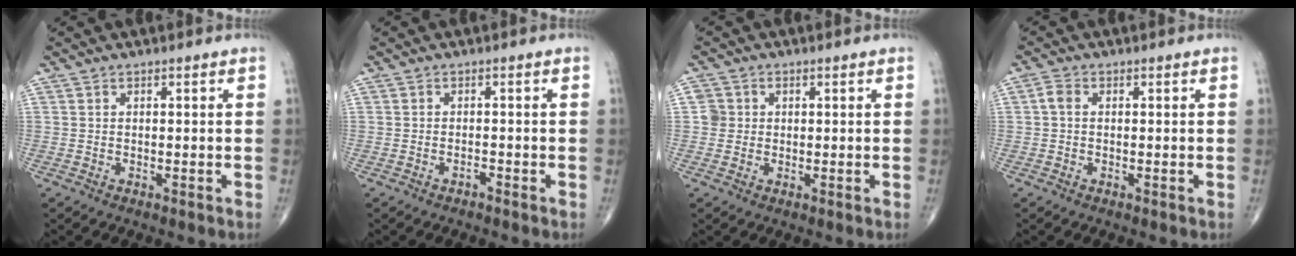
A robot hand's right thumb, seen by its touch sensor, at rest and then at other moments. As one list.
[{"total": 0.7, "force": [-0.6, 0.2, 0.2], "torque": [-0.004, 0.003, -0.012]}, {"total": 2.6, "force": [0.2, 2.5, 0.5], "torque": [0.009, 0.005, 0.002]}, {"total": 1.8, "force": [0.0, 1.2, 1.3], "torque": [-0.023, 0.004, -0.003]}]